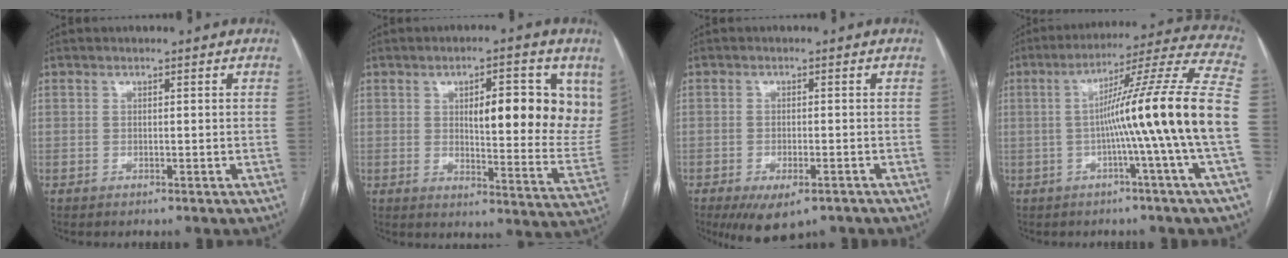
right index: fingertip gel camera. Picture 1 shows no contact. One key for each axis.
{"total": 15.5, "fx": 5.5, "fy": 4.3, "fz": 13.8, "tx": -0.173, "ty": -0.006, "tz": 0.075}
{"total": 7.0, "fx": -4.6, "fy": 2.6, "fz": 4.6, "tx": -0.071, "ty": -0.012, "tz": -0.069}
{"total": 18.8, "fx": -2.5, "fy": -3.1, "fz": 18.4, "tx": -0.264, "ty": 0.006, "tz": -0.056}